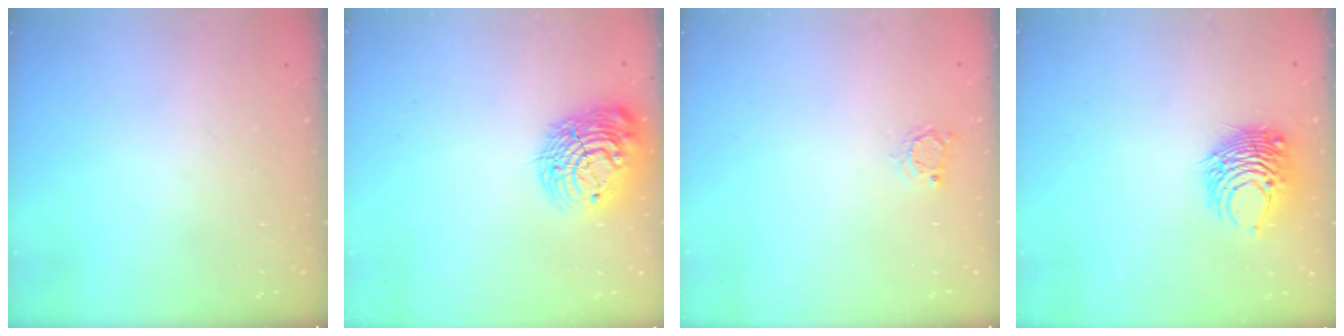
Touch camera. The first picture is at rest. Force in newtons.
{"total": 15.0, "press": 14.9, "slide": 1.1}
{"total": 3.0, "press": 3.0, "slide": 0.4}
{"total": 9.5, "press": 9.4, "slide": 1.1}